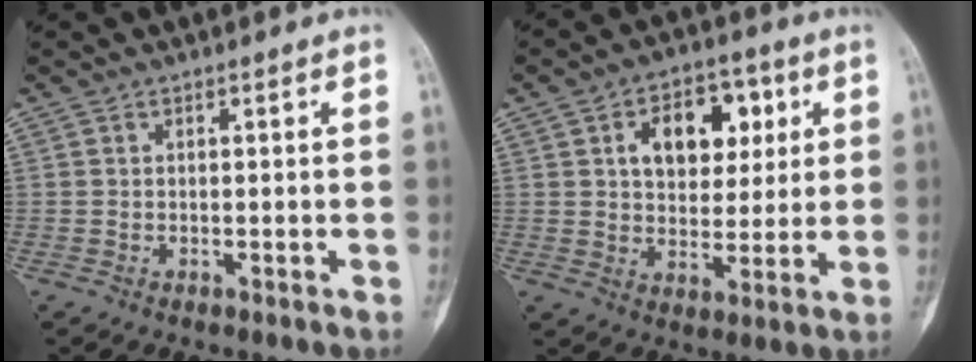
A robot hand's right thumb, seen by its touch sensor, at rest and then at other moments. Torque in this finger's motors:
{"motor_torque": [1.05, 1.84, 1.05, 0.58, 0.04]}